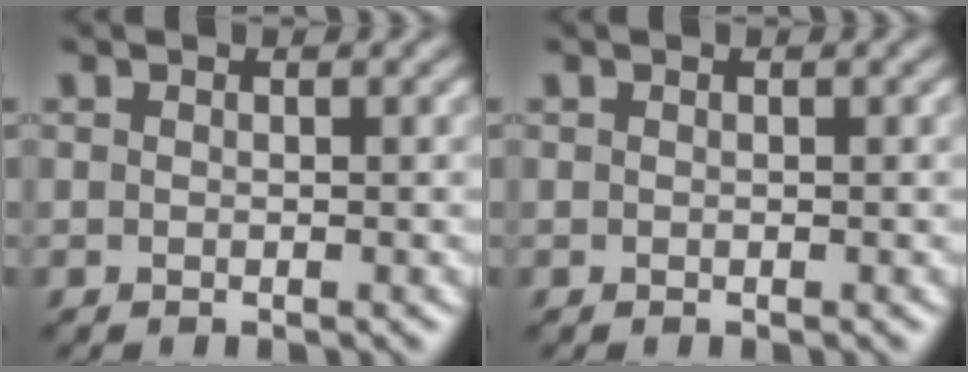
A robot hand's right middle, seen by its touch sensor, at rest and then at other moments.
{"total": 0.0}